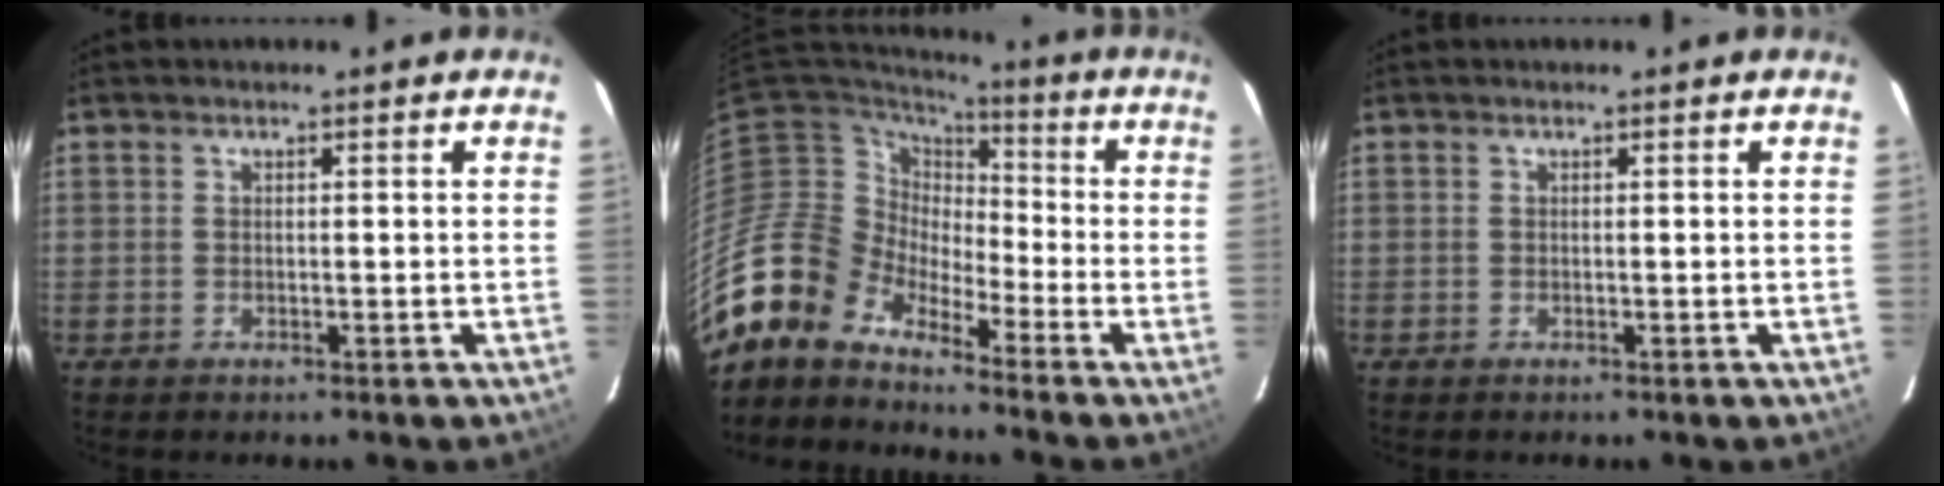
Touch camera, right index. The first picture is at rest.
{"total": 11.8, "force": [-10.3, 5.3, 2.1], "torque": [-0.045, 0.012, -0.211]}
{"total": 0.0}